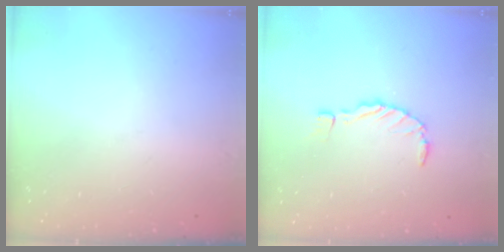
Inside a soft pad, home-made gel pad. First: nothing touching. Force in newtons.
{"total": 0.0}